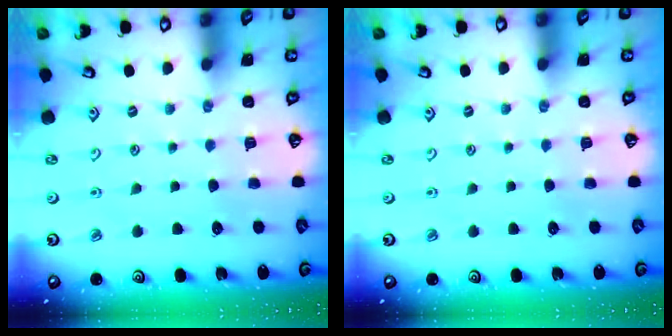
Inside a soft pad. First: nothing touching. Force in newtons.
{"total": 0.0}